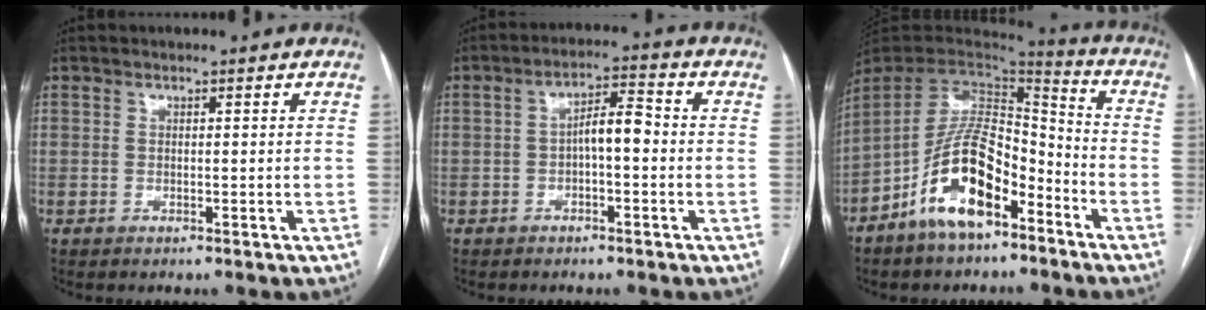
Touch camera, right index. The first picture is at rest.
{"total": 4.8, "force": [-0.6, 1.3, 4.6], "torque": [-0.078, 0.021, -0.009]}
{"total": 14.0, "force": [-7.4, 5.5, 10.5], "torque": [-0.204, 0.010, -0.132]}